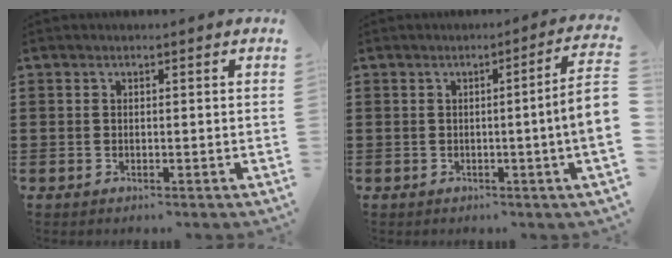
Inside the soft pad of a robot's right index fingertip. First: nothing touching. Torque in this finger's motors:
{"motor_torque": [1.35, -0.36, 0.60, 0.17]}